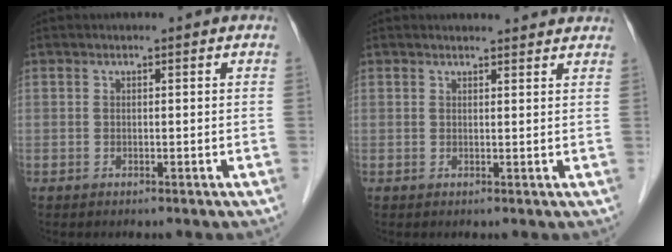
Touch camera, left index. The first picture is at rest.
{"total": 4.9, "force": [4.7, 0.8, 0.9], "torque": [-0.011, 0.008, 0.046]}